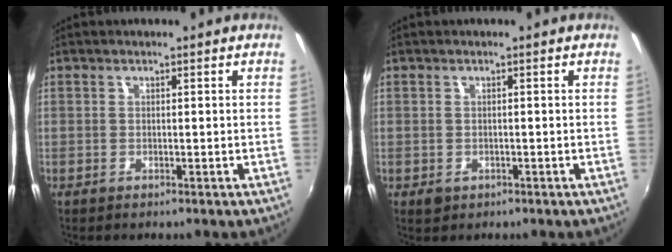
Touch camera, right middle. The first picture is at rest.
{"total": 1.8, "force": [-0.7, 1.4, 0.8], "torque": [-0.014, -0.004, -0.010]}